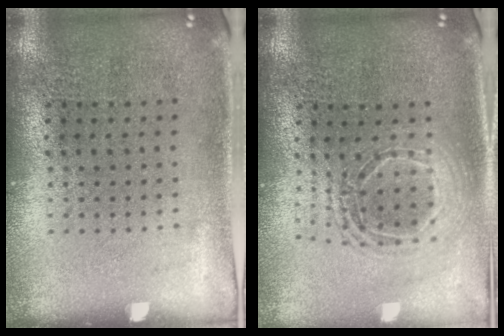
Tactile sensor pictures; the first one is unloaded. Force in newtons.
{"total": 1.6, "press": 1.3, "slide": 0.8}